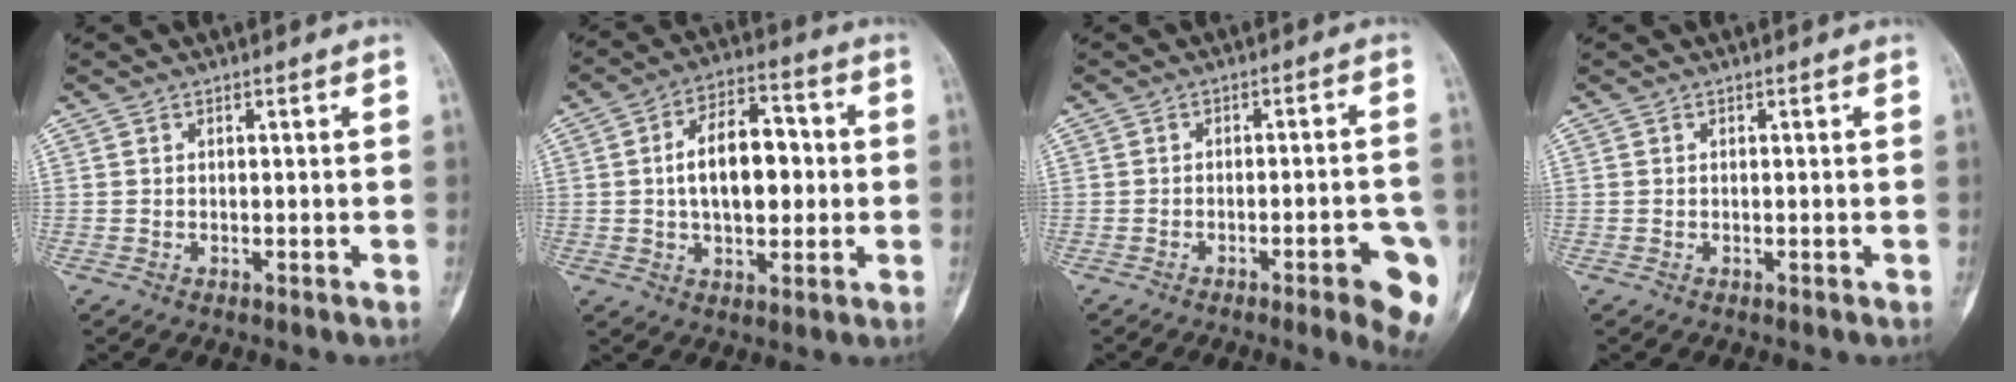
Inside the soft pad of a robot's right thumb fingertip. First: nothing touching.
{"total": 13.2, "force": [0.5, 7.5, 10.8], "torque": [-0.148, 0.022, 0.005]}
{"total": 9.5, "force": [-4.4, 1.9, 8.2], "torque": [-0.090, 0.017, -0.049]}
{"total": 0.0}